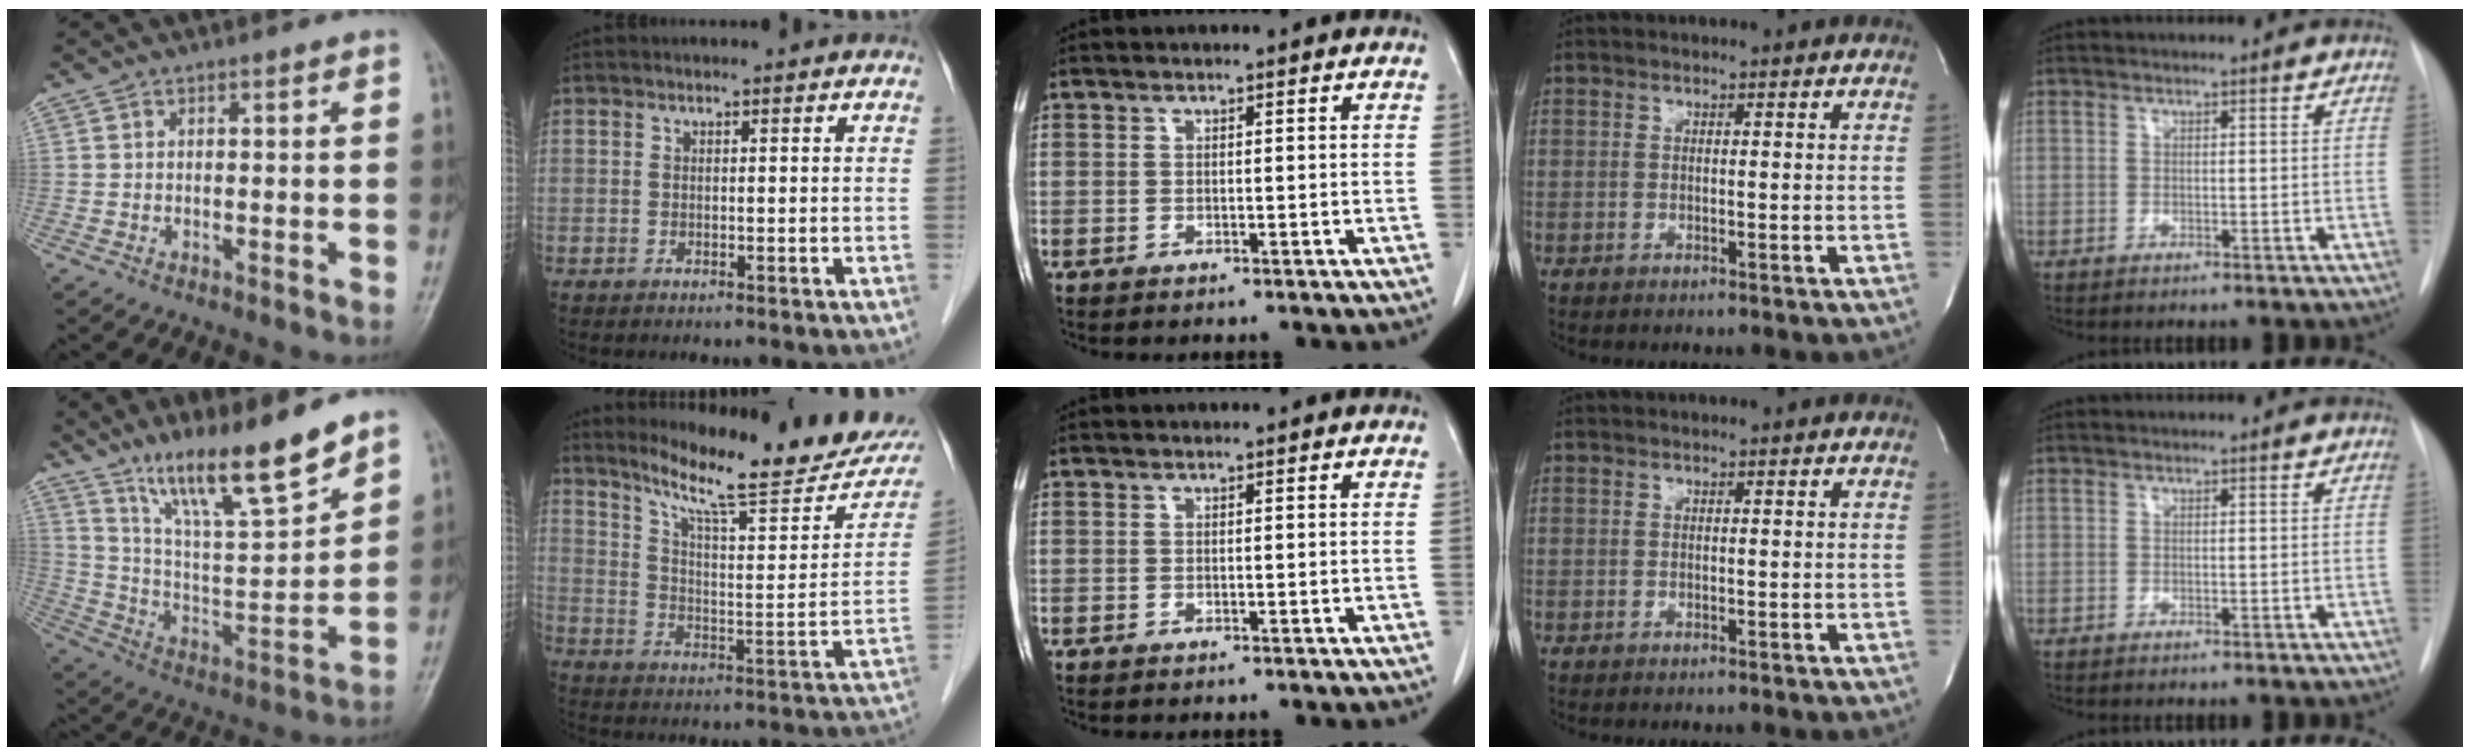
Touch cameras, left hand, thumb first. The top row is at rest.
{"thumb": {"total": 17.7, "force": [12.9, 3.1, 11.7], "torque": [-0.172, -0.074, 0.236]}, "index": {"total": 21.0, "force": [18.0, 2.0, 10.5], "torque": [-0.152, -0.046, 0.250]}}